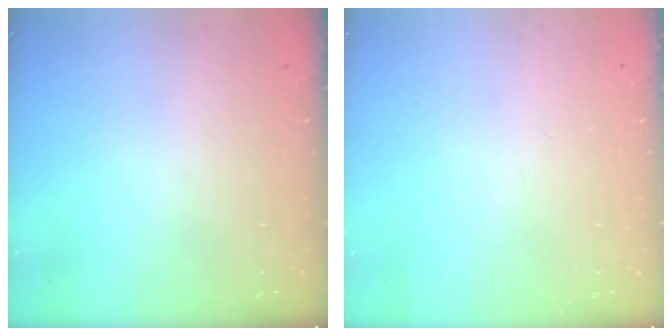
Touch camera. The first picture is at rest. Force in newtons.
{"total": 0.0}